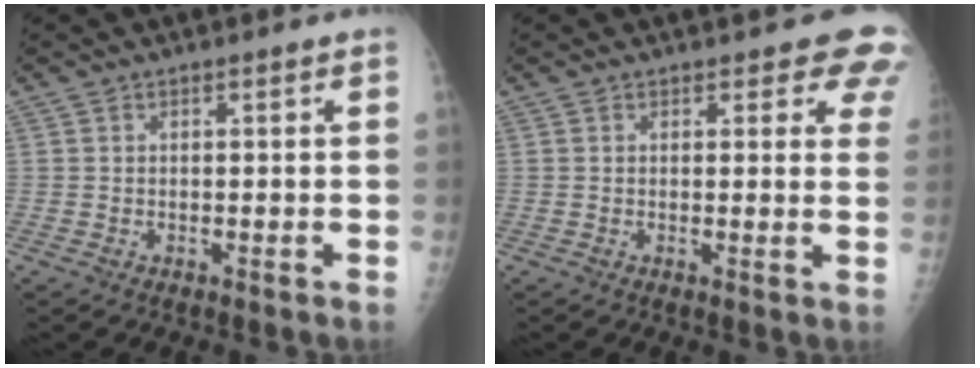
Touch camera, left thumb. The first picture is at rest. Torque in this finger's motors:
{"motor_torque": [1.15, 1.04, 0.72, -0.56, 0.15]}